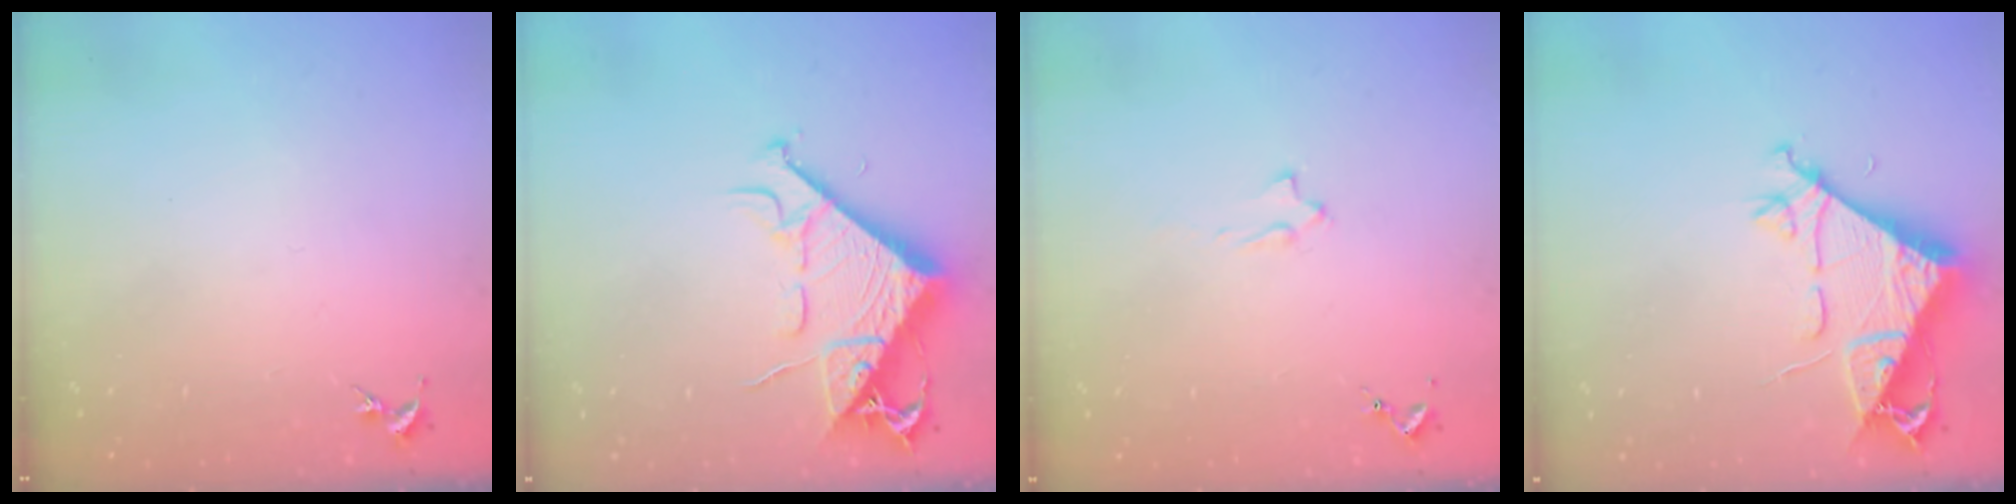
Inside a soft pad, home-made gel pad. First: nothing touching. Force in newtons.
{"total": 9.0, "press": 8.9, "slide": 1.1}
{"total": 2.0, "press": 2.0, "slide": 0.4}
{"total": 8.0, "press": 8.0, "slide": 0.7}